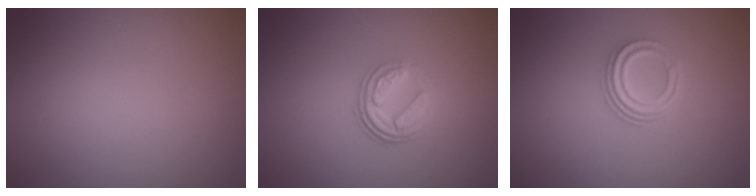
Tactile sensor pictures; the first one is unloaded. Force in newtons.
{"total": 3.7, "press": 2.6, "slide": 2.6}
{"total": 3.0, "press": 2.2, "slide": 2.0}